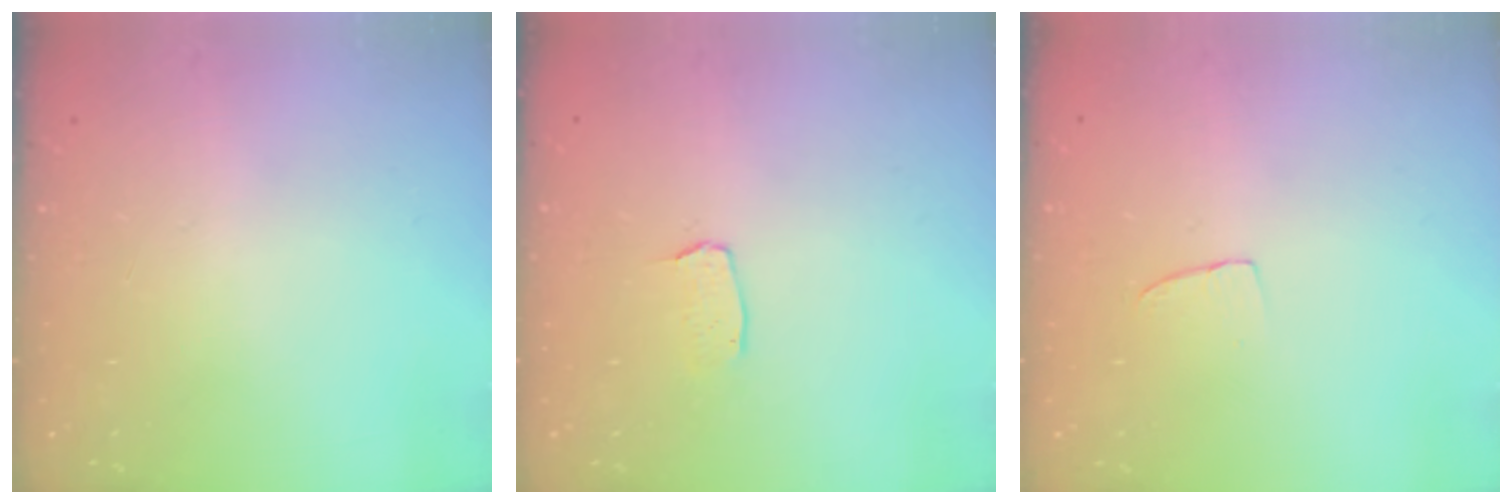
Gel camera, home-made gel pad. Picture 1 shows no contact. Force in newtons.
{"total": 2.9, "press": 2.9, "slide": 0.2}
{"total": 3.7, "press": 3.7, "slide": 0.2}